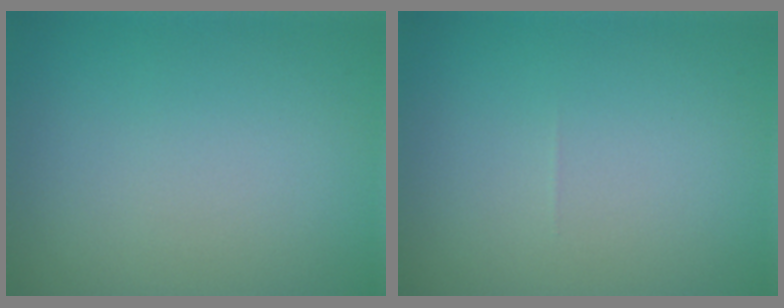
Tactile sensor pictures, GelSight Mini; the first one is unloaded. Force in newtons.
{"total": 0.0}